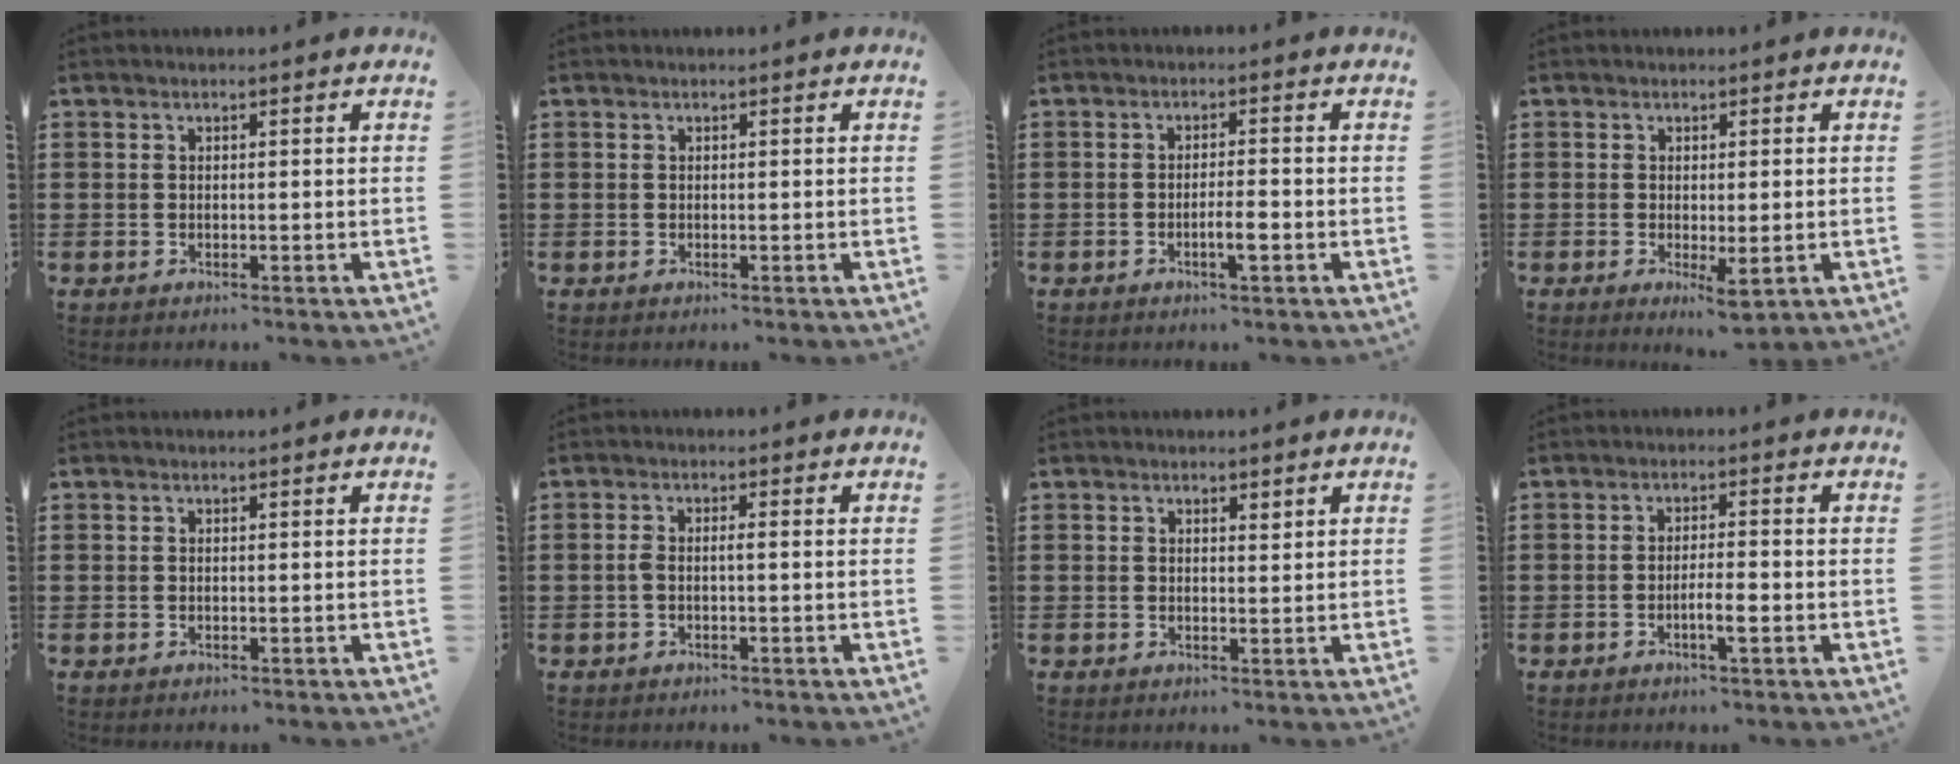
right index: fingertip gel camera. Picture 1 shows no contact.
{"total": 0.0}
{"total": 3.0, "force": [-1.2, 0.4, 2.7], "torque": [-0.047, 0.001, -0.022]}
{"total": 3.2, "force": [-0.8, 0.8, 3.0], "torque": [-0.052, -0.004, -0.010]}
{"total": 0.0}
{"total": 1.5, "force": [-0.4, 0.2, 1.4], "torque": [-0.029, -0.001, -0.008]}
{"total": 1.2, "force": [1.0, 0.5, 0.5], "torque": [-0.002, 0.000, 0.016]}
{"total": 3.2, "force": [-1.3, 0.4, 2.8], "torque": [-0.050, 0.000, -0.024]}